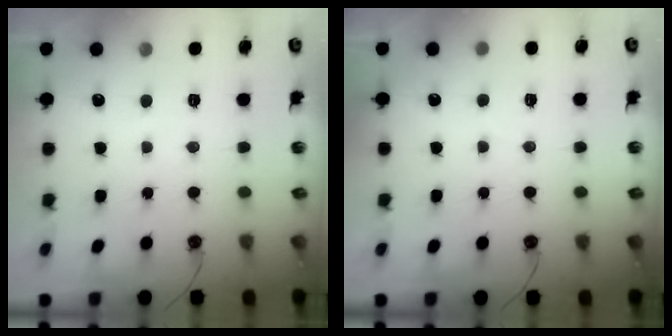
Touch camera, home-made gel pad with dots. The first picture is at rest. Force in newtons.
{"total": 2.9, "press": 2.9, "slide": 0.2}